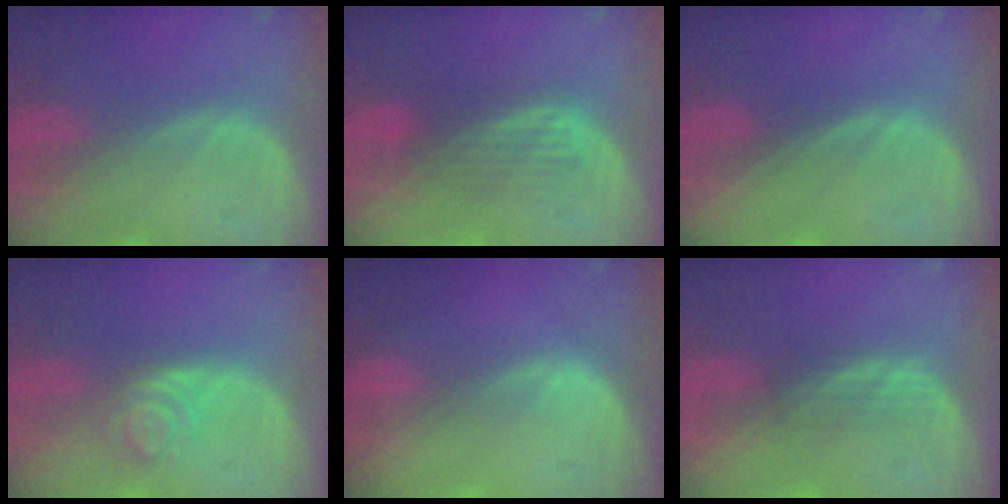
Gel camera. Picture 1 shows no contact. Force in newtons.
{"total": 4.1, "press": 4.1, "slide": 0.1}
{"total": 0.0}
{"total": 4.2, "press": 3.7, "slide": 2.0}
{"total": 1.5, "press": 1.0, "slide": 1.1}
{"total": 2.3, "press": 2.2, "slide": 0.3}